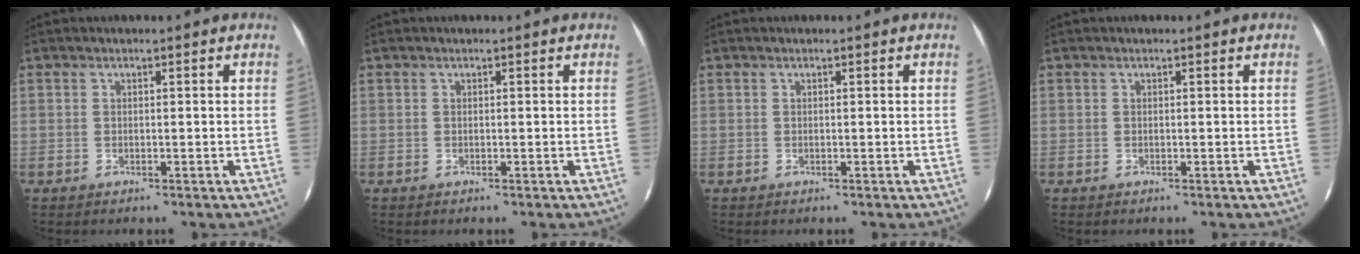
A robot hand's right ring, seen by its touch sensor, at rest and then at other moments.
{"total": 0.0}
{"total": 0.0}
{"total": 0.0}